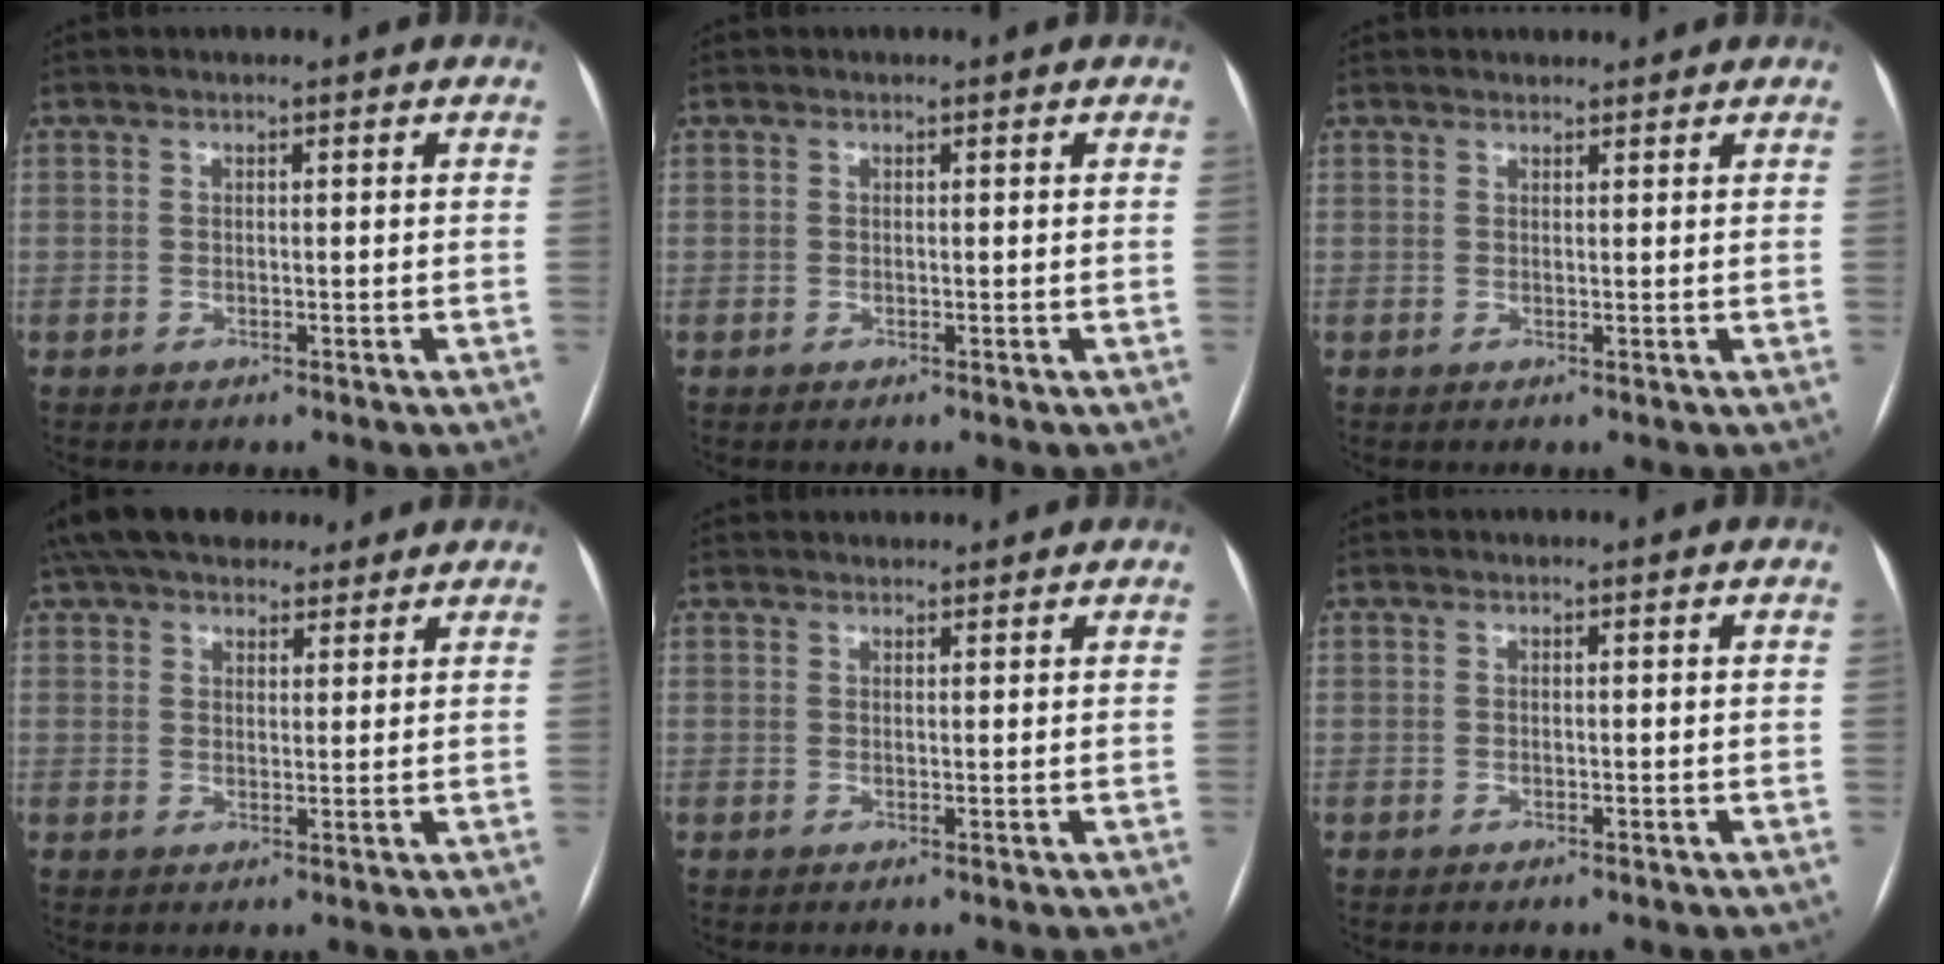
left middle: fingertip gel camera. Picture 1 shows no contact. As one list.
[{"total": 0.0}, {"total": 2.8, "force": [2.6, 0.8, 0.4], "torque": [-0.005, 0.022, 0.036]}, {"total": 14.9, "force": [12.5, 5.6, 6.1], "torque": [-0.102, 0.045, 0.189]}, {"total": 4.2, "force": [4.0, 1.1, 0.7], "torque": [-0.007, 0.030, 0.055]}, {"total": 0.0}]